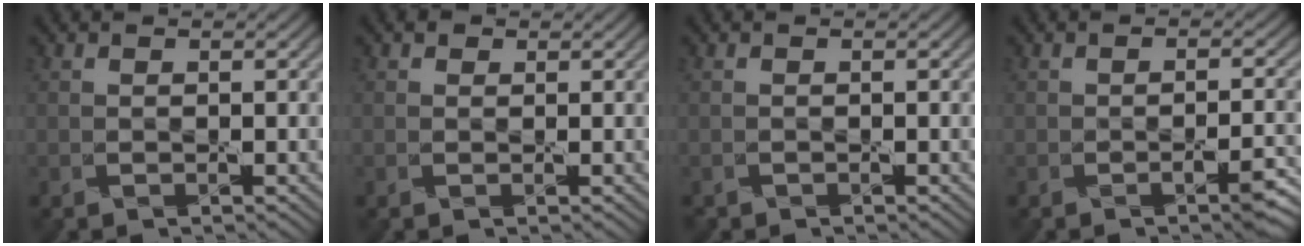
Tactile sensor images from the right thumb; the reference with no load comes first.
{"total": 0.6, "force": [0.3, 0.5, 0.1], "torque": [-0.002, 0.002, 0.000]}
{"total": 0.5, "force": [-0.5, 0.0, -0.2], "torque": [0.000, 0.000, -0.013]}
{"total": 3.1, "force": [-1.9, 0.7, 2.4], "torque": [-0.032, 0.006, -0.026]}